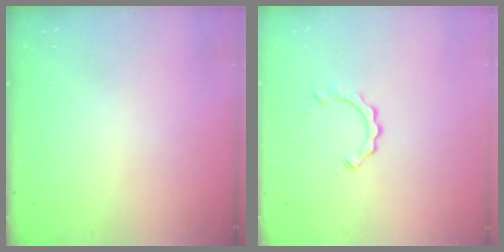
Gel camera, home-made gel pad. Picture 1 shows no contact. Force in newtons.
{"total": 2.7, "press": 2.7, "slide": 0.3}